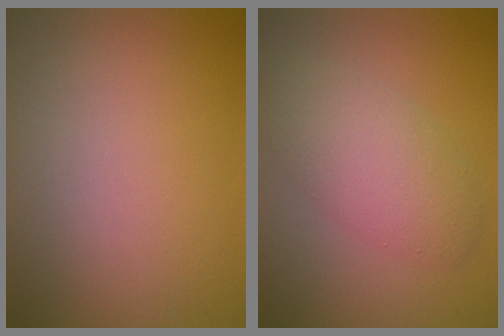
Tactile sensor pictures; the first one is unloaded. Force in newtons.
{"total": 4.6, "press": 4.6, "slide": 0.2}